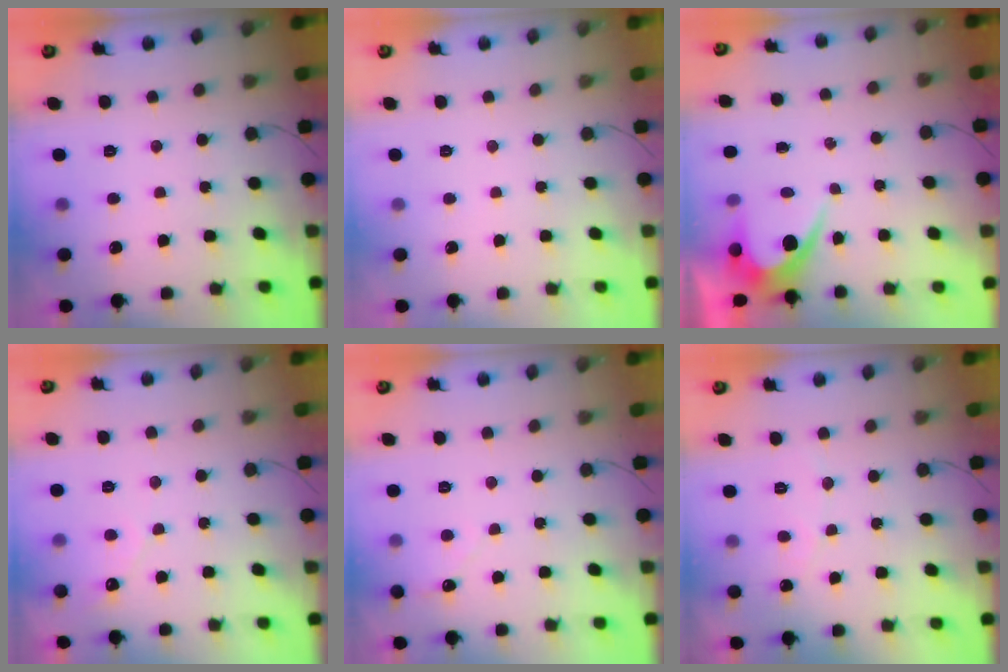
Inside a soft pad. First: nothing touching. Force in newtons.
{"total": 0.0}
{"total": 4.6, "press": 4.6, "slide": 0.3}
{"total": 2.9, "press": 2.9, "slide": 0.1}
{"total": 2.7, "press": 2.7, "slide": 0.3}
{"total": 2.8, "press": 2.8, "slide": 0.2}